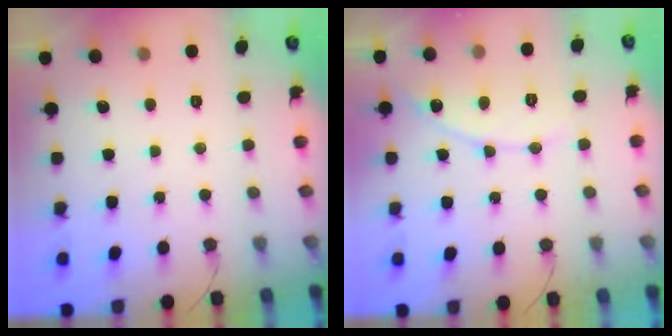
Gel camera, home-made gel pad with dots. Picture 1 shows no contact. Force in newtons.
{"total": 8.5, "press": 8.4, "slide": 0.9}